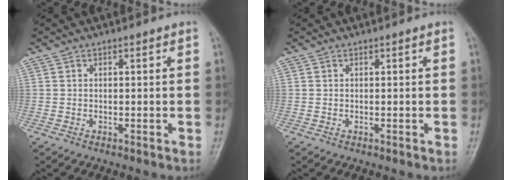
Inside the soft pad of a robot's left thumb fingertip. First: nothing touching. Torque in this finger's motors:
{"motor_torque": [0.01, 0.00, -0.05, 0.00, 0.00]}